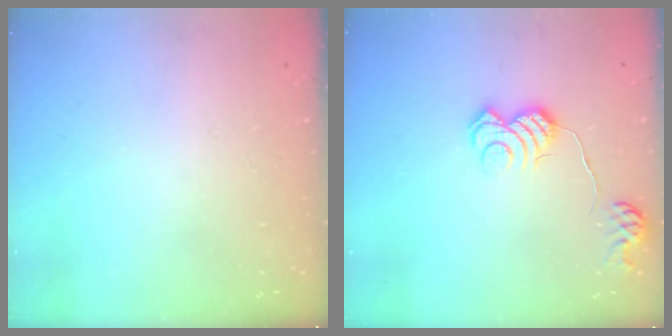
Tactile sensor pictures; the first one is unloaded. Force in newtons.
{"total": 10.9, "press": 10.8, "slide": 0.8}